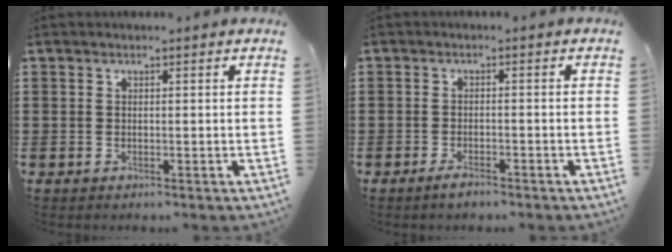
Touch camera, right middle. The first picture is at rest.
{"total": 1.8, "force": [-1.5, 0.3, 1.0], "torque": [-0.020, -0.001, -0.026]}